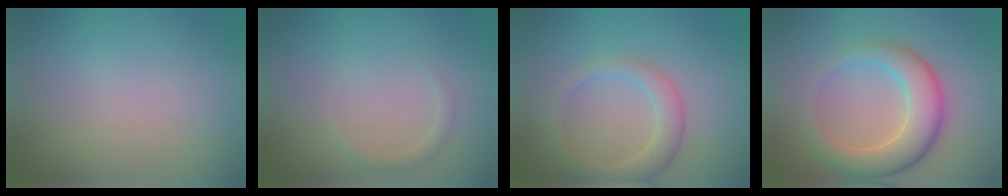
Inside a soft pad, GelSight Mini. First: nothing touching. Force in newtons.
{"total": 1.1, "press": 1.1, "slide": 0.1}
{"total": 3.6, "press": 3.5, "slide": 0.2}
{"total": 6.4, "press": 6.4, "slide": 0.3}